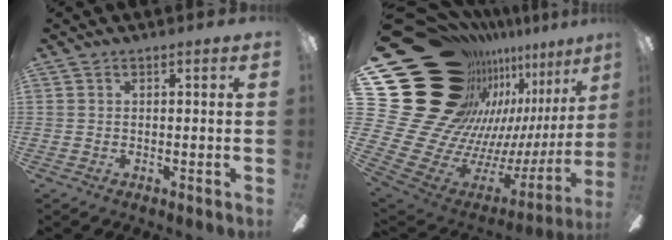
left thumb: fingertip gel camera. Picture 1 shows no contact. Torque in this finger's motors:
{"motor_torque": [0.77, 0.97, 0.99, -1.78, 0.05]}